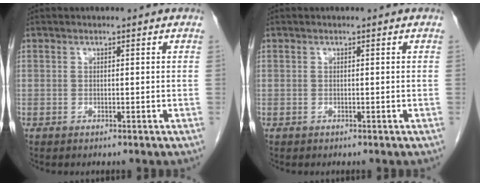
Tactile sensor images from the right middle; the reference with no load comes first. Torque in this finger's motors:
{"motor_torque": [0.05, 0.24, -0.03, -0.01]}